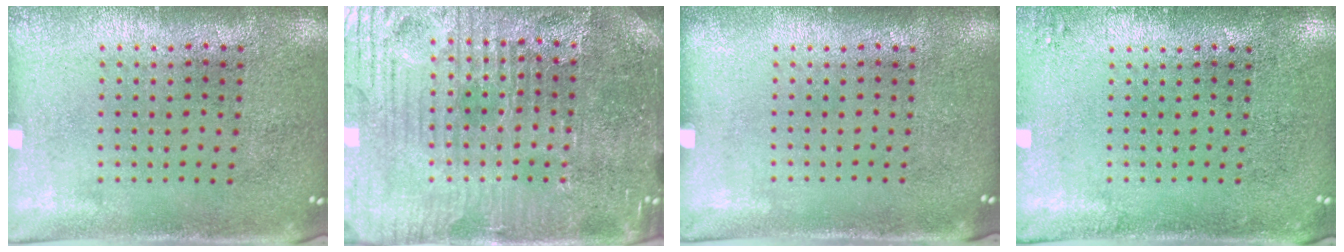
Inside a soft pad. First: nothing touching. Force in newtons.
{"total": 4.8, "press": 4.7, "slide": 1.2}
{"total": 0.0}
{"total": 1.0, "press": 1.0, "slide": 0.3}